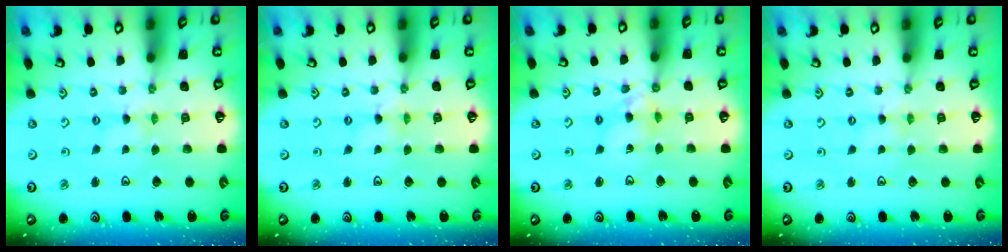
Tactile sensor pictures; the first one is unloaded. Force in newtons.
{"total": 1.7, "press": 1.7, "slide": 0.2}
{"total": 7.0, "press": 7.0, "slide": 0.6}
{"total": 1.3, "press": 1.3, "slide": 0.3}